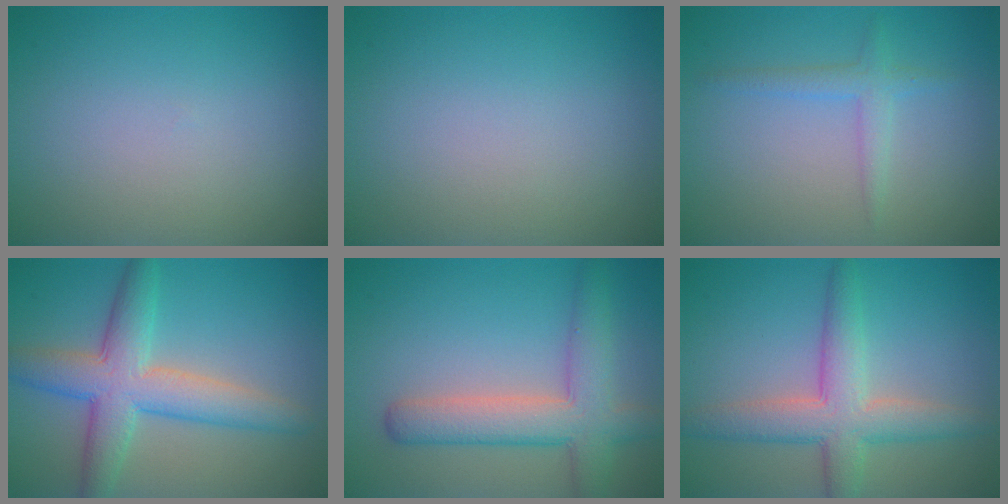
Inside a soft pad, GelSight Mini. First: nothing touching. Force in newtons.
{"total": 0.0}
{"total": 1.8, "press": 1.8, "slide": 0.2}
{"total": 6.5, "press": 6.5, "slide": 0.1}
{"total": 5.7, "press": 5.7, "slide": 0.3}
{"total": 5.4, "press": 5.4, "slide": 0.2}